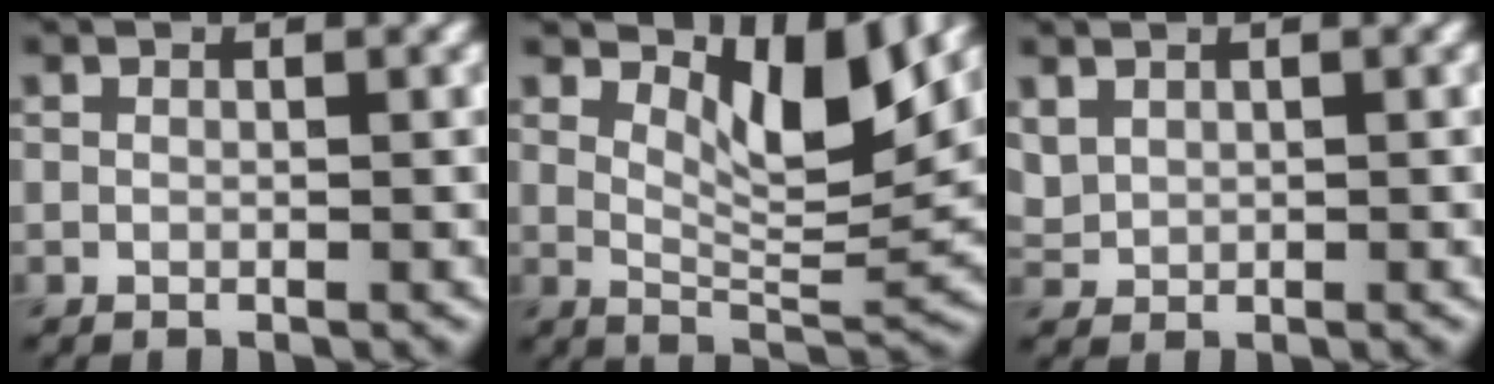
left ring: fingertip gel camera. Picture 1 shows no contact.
{"total": 5.4, "force": [3.1, 1.6, 4.1], "torque": [-0.073, -0.012, 0.050]}
{"total": 1.3, "force": [0.8, 0.9, 0.4], "torque": [-0.012, 0.001, 0.022]}